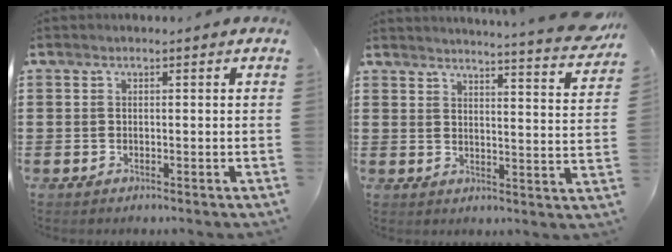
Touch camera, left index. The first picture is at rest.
{"total": 4.5, "force": [4.1, -0.9, 1.5], "torque": [-0.031, -0.042, 0.065]}